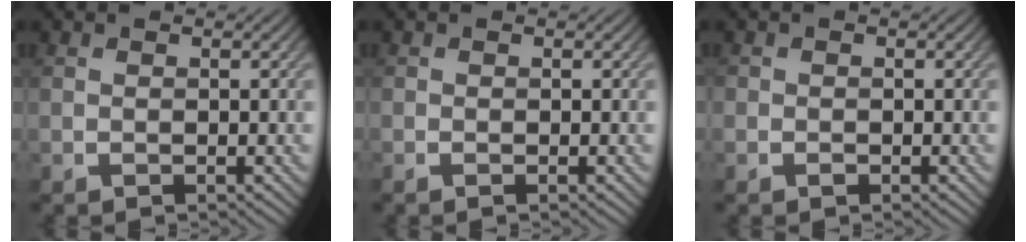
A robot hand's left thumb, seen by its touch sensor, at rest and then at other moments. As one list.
[{"total": 0.0}, {"total": 0.9, "force": [-0.4, 0.8, 0.2], "torque": [0.000, -0.005, -0.010]}]